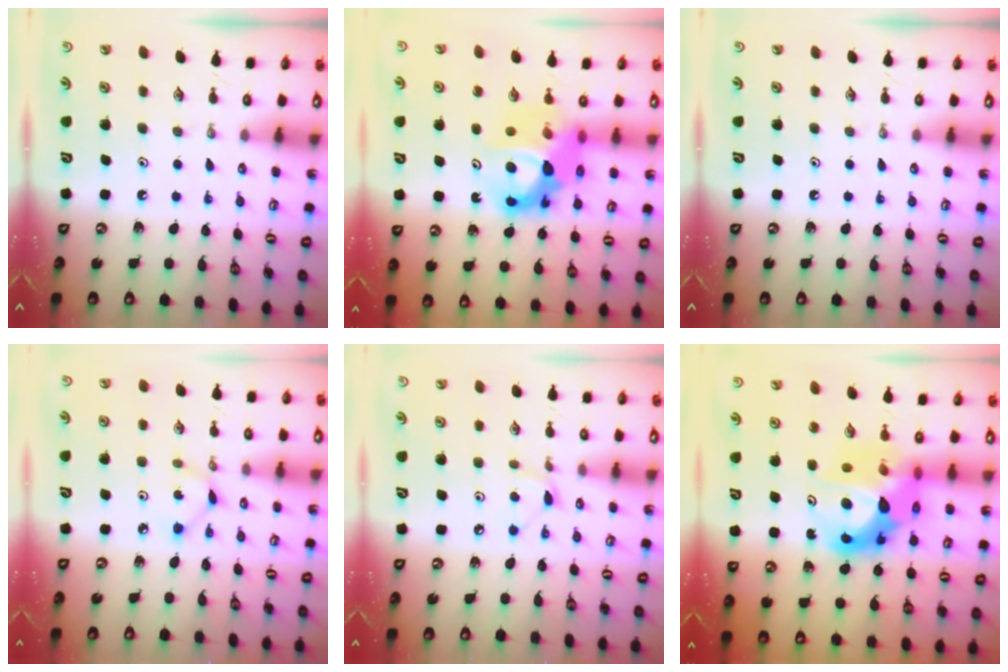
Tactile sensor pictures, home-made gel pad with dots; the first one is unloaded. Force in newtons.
{"total": 14.4, "press": 14.4, "slide": 1.4}
{"total": 0.0}
{"total": 2.4, "press": 2.4, "slide": 0.1}
{"total": 4.1, "press": 4.1, "slide": 0.5}
{"total": 13.9, "press": 13.8, "slide": 1.3}